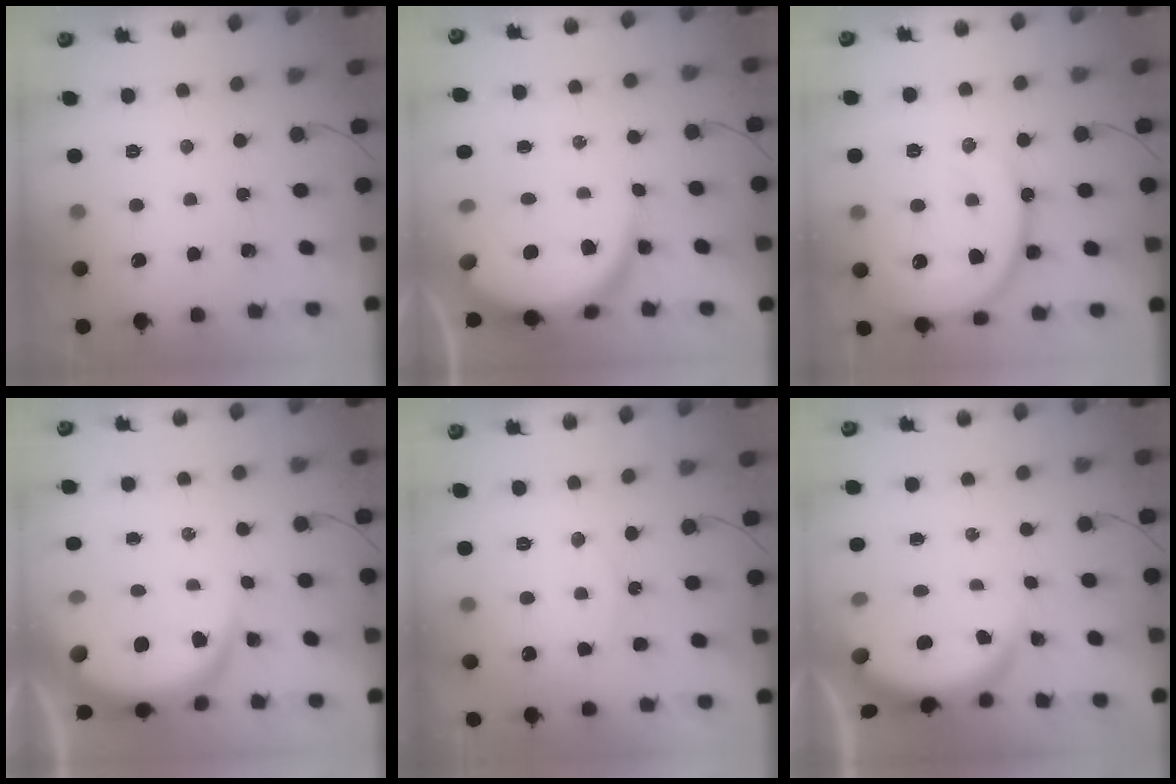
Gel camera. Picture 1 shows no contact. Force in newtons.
{"total": 10.5, "press": 10.5, "slide": 1.2}
{"total": 16.6, "press": 16.5, "slide": 1.6}
{"total": 8.0, "press": 8.0, "slide": 0.9}
{"total": 6.9, "press": 6.9, "slide": 0.3}
{"total": 3.7, "press": 3.7, "slide": 0.2}